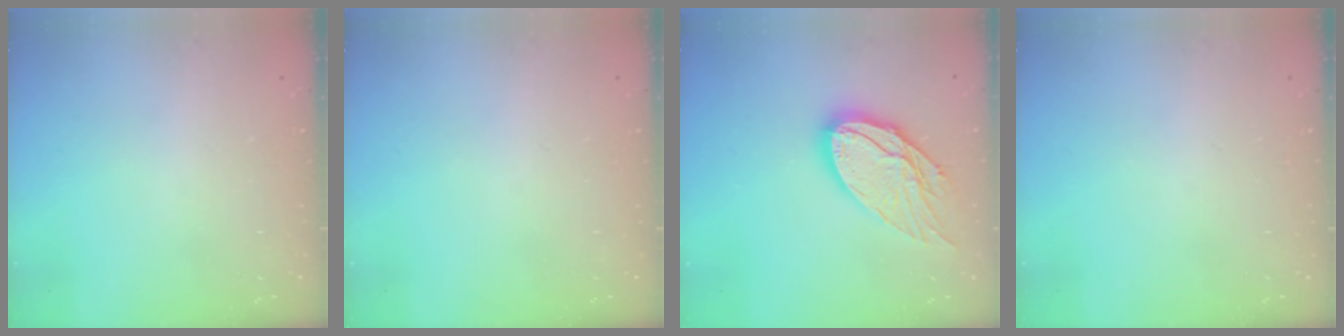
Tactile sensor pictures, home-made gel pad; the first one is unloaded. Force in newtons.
{"total": 0.0}
{"total": 16.3, "press": 16.2, "slide": 1.4}
{"total": 0.0}